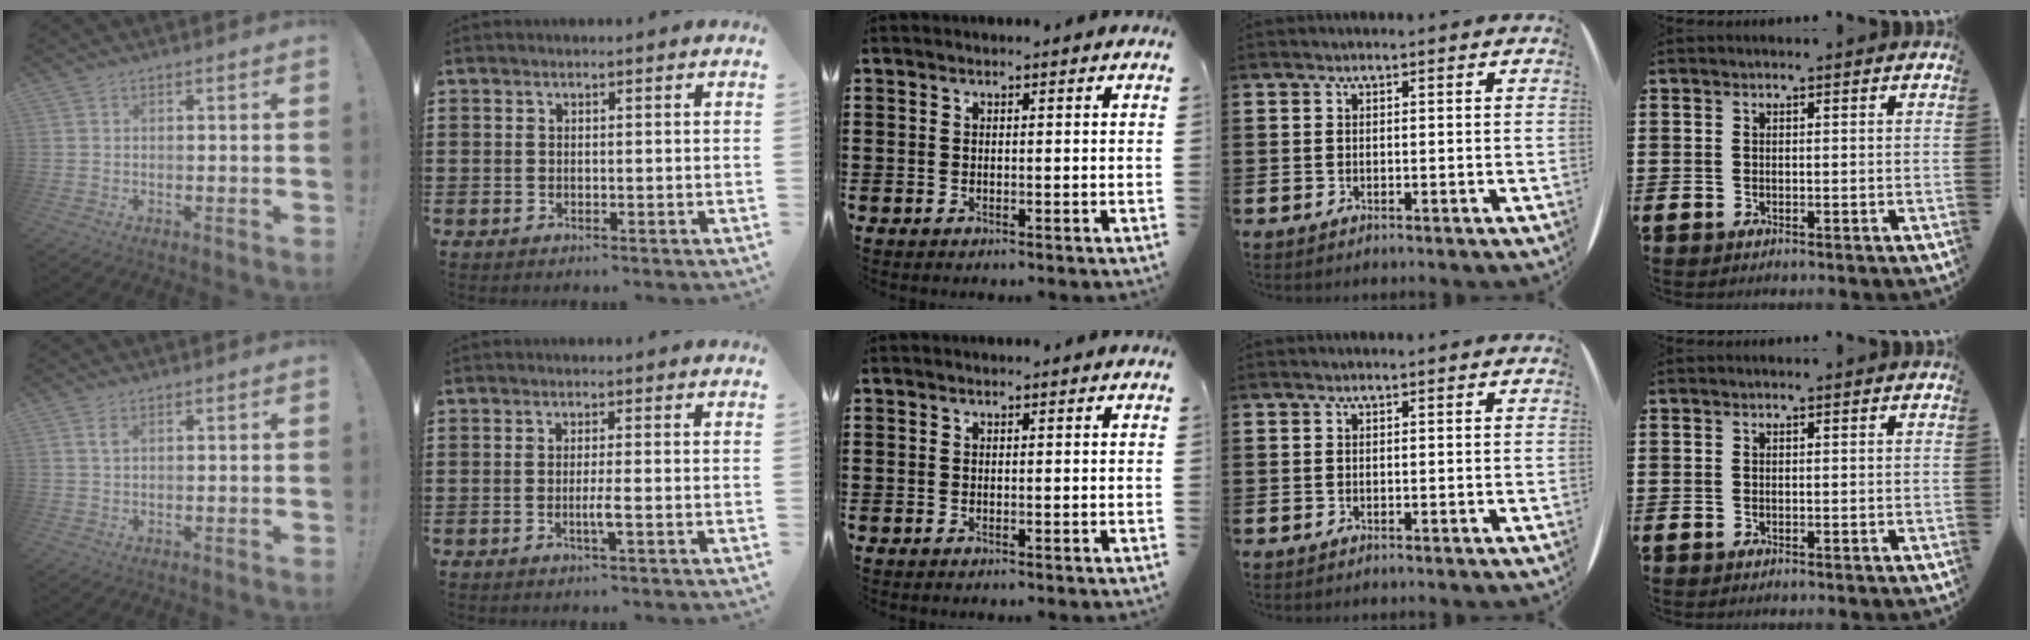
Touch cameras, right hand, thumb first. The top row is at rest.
{"thumb": {"total": 1.9, "force": [0.8, 0.6, 1.5], "torque": [-0.027, 0.000, 0.012]}, "index": {"total": 2.6, "force": [-0.8, -0.1, 2.4], "torque": [-0.041, -0.005, -0.015]}}